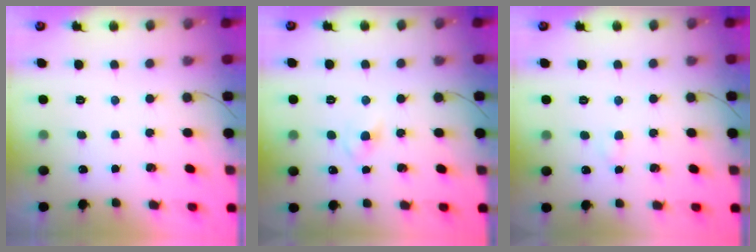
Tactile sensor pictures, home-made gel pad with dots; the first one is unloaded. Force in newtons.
{"total": 2.9, "press": 2.7, "slide": 1.2}
{"total": 2.2, "press": 2.0, "slide": 0.8}